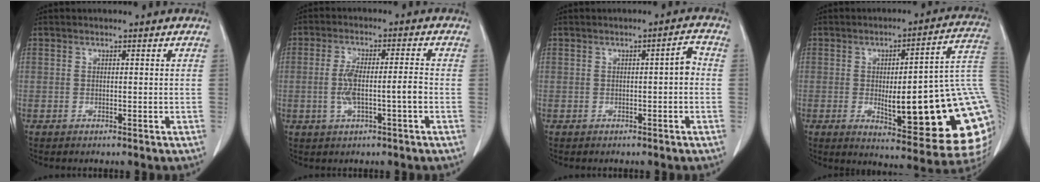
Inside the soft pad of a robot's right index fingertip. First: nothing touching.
{"total": 6.4, "force": [-1.3, 0.9, 6.2], "torque": [-0.127, 0.012, -0.021]}
{"total": 2.3, "force": [-0.2, 0.4, 2.2], "torque": [-0.030, 0.007, -0.004]}
{"total": 26.8, "force": [-3.0, 5.5, 26.1], "torque": [-0.235, 0.013, -0.031]}